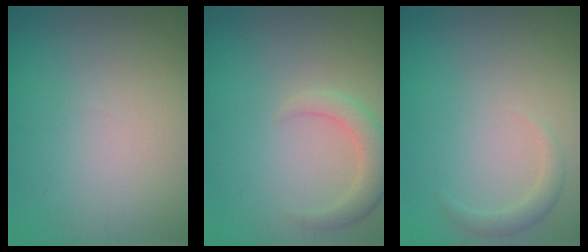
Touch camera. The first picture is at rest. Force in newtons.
{"total": 2.9, "press": 2.9, "slide": 0.4}
{"total": 1.4, "press": 1.4, "slide": 0.1}